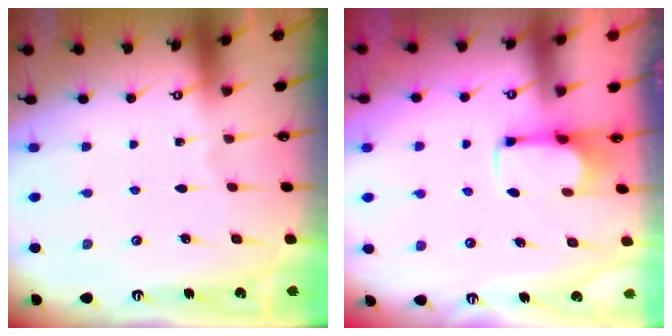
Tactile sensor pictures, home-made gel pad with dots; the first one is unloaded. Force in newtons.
{"total": 2.8, "press": 2.6, "slide": 0.8}